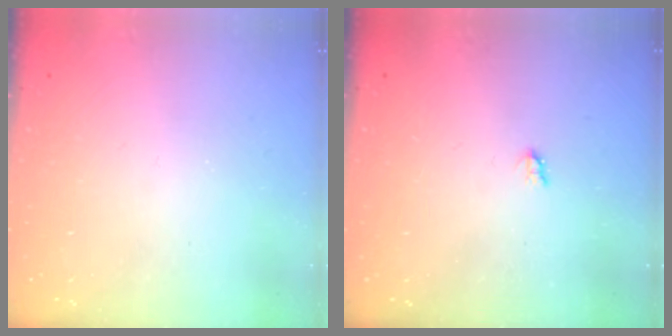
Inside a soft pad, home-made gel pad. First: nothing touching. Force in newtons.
{"total": 1.7, "press": 1.6, "slide": 0.3}